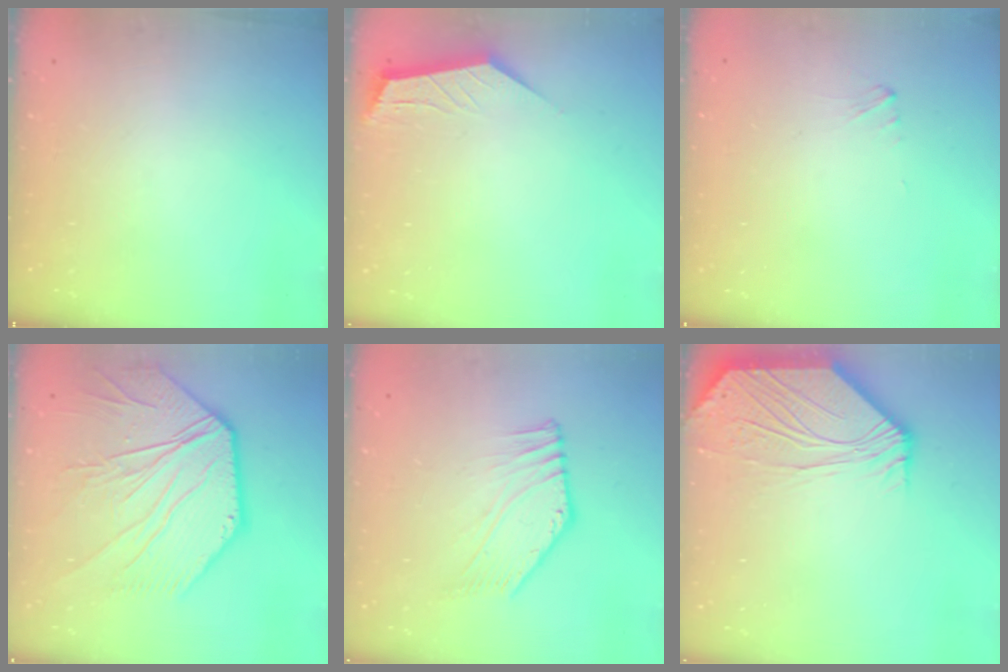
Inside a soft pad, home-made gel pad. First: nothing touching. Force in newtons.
{"total": 2.0, "press": 2.0, "slide": 0.3}
{"total": 1.5, "press": 1.5, "slide": 0.2}
{"total": 12.4, "press": 12.4, "slide": 1.4}
{"total": 0.6, "press": 0.2, "slide": 0.6}
{"total": 7.3, "press": 7.3, "slide": 1.1}